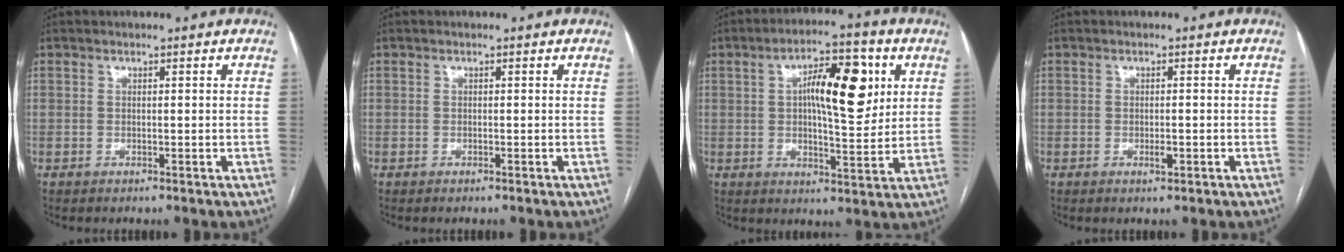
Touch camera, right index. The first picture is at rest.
{"total": 0.0}
{"total": 12.3, "force": [3.3, 3.7, 11.3], "torque": [-0.177, 0.018, 0.051]}
{"total": 1.4, "force": [-0.4, 0.5, 1.2], "torque": [-0.020, -0.001, -0.005]}